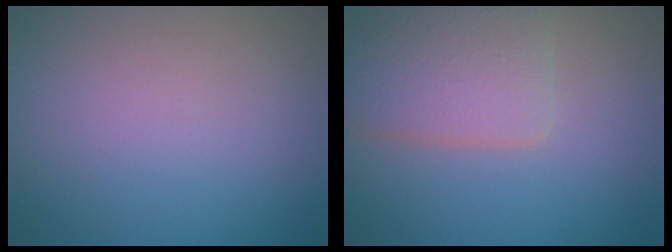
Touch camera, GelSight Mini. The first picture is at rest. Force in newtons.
{"total": 4.0, "press": 4.0, "slide": 0.1}